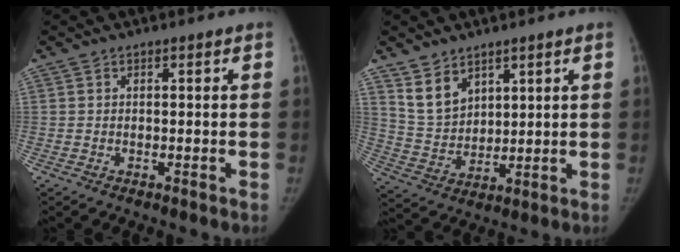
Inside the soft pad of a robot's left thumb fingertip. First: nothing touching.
{"total": 7.5, "force": [5.0, 4.8, 2.8], "torque": [-0.031, -0.033, 0.111]}